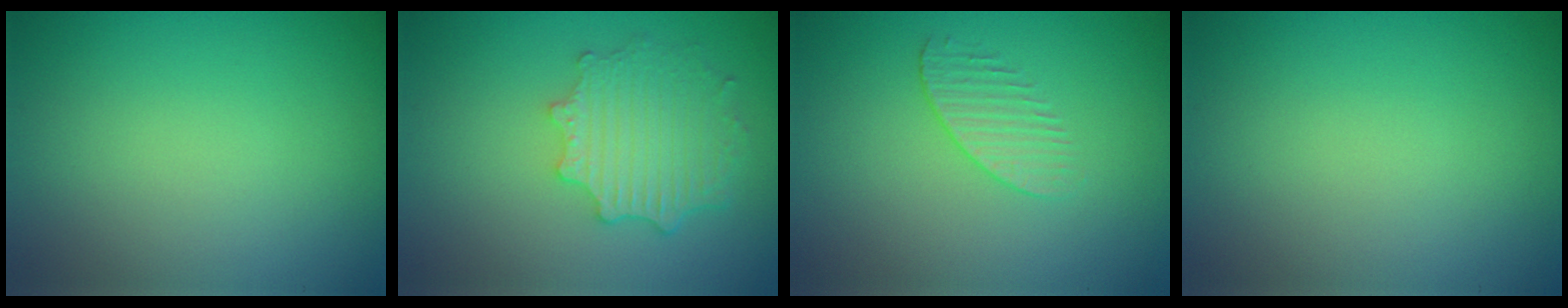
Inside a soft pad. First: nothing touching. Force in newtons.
{"total": 4.2, "press": 3.5, "slide": 2.4}
{"total": 1.2, "press": 0.6, "slide": 1.0}
{"total": 0.0}